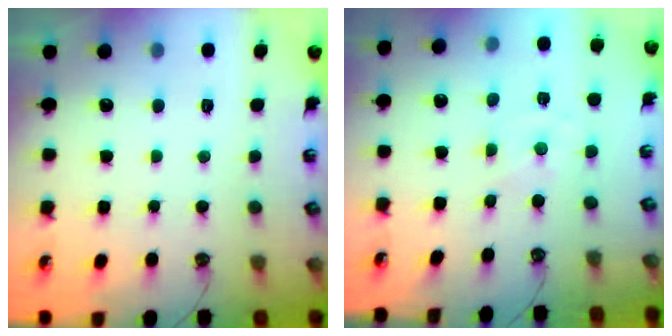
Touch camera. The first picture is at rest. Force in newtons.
{"total": 0.0}